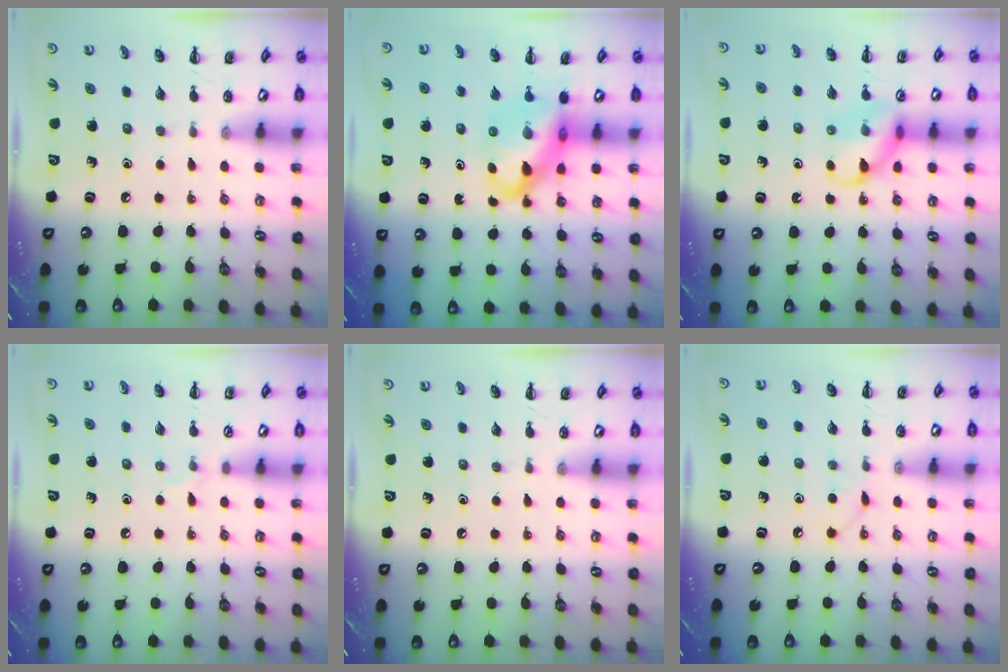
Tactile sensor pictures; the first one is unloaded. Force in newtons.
{"total": 10.9, "press": 10.5, "slide": 2.8}
{"total": 10.6, "press": 10.5, "slide": 1.1}
{"total": 4.2, "press": 3.9, "slide": 1.5}
{"total": 0.0}
{"total": 3.3, "press": 3.2, "slide": 0.7}